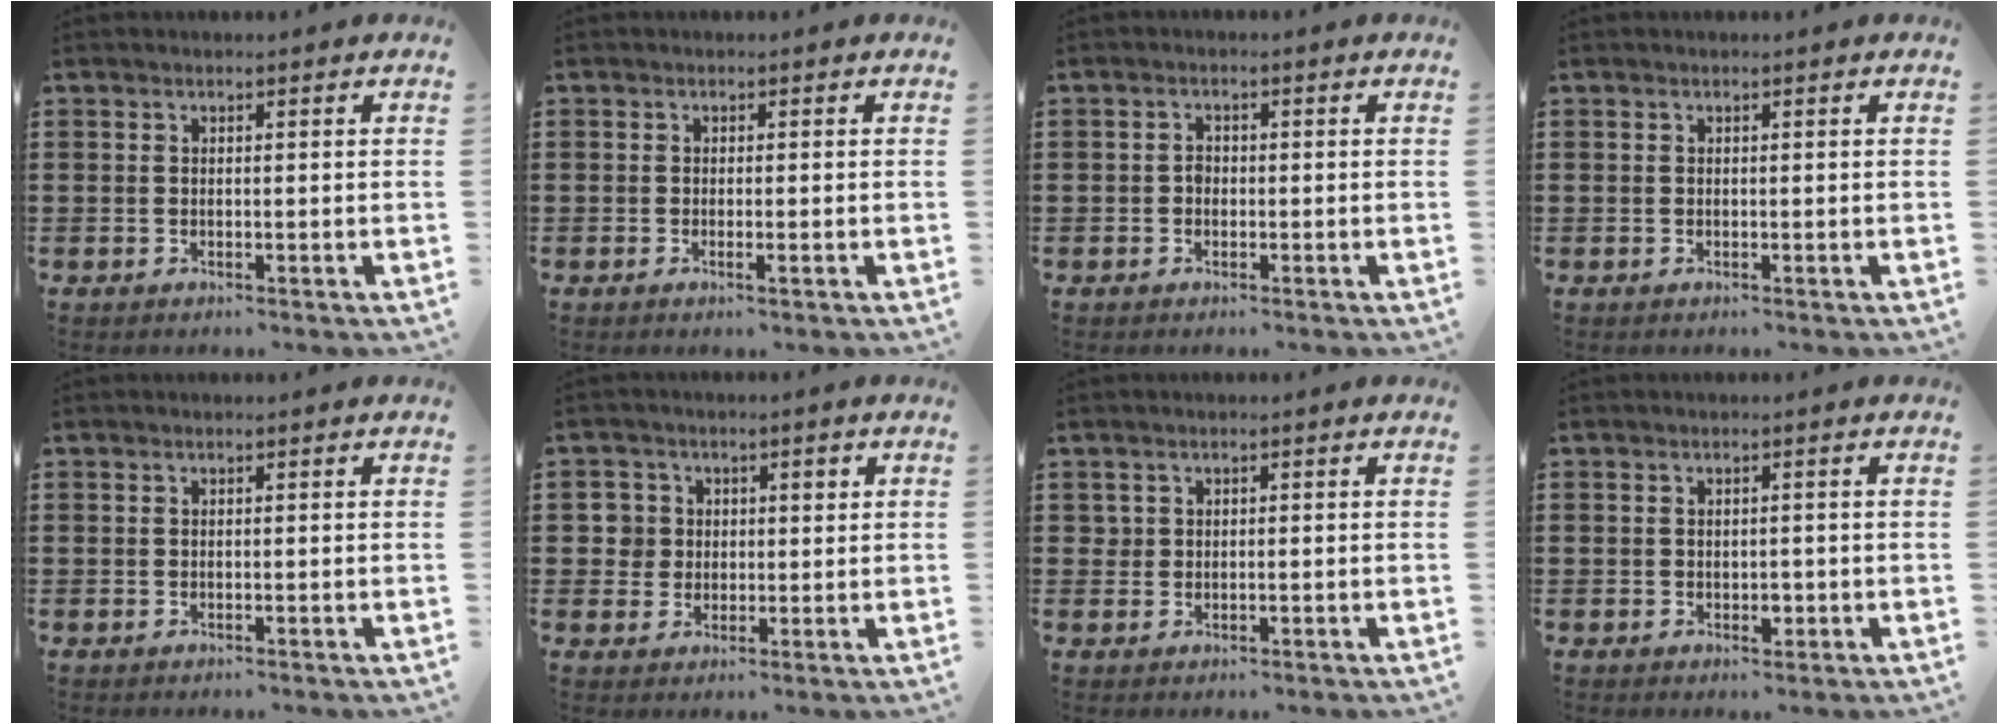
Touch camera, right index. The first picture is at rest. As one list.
[{"total": 1.1, "force": [-0.4, -0.2, 1.0], "torque": [-0.018, -0.007, -0.005]}, {"total": 1.3, "force": [-0.4, 0.9, 0.8], "torque": [-0.018, 0.001, -0.008]}, {"total": 0.0}, {"total": 0.0}, {"total": 4.1, "force": [0.7, 3.9, 1.0], "torque": [-0.040, 0.014, 0.010]}, {"total": 0.9, "force": [0.2, 0.8, 0.5], "torque": [-0.011, 0.005, 0.003]}, {"total": 2.1, "force": [-0.4, 1.1, 1.8], "torque": [-0.033, 0.000, -0.007]}]